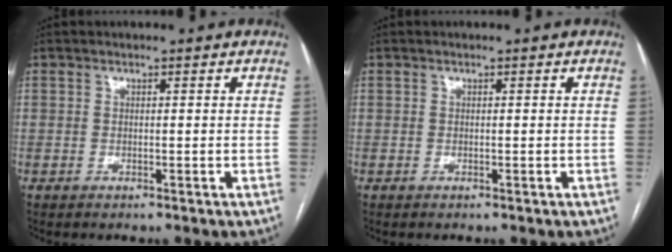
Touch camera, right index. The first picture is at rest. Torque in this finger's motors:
{"motor_torque": [0.00, 0.00, 0.00, 0.00]}